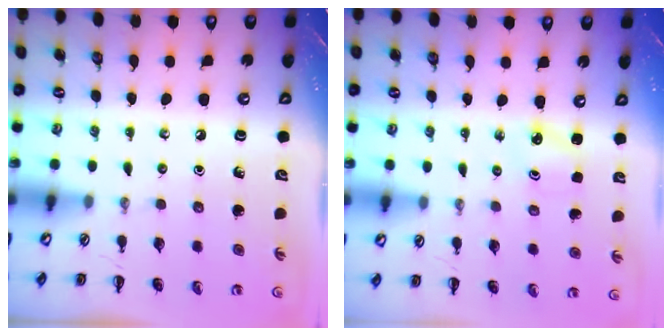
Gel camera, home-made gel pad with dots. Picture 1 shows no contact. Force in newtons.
{"total": 1.8, "press": 1.7, "slide": 0.5}